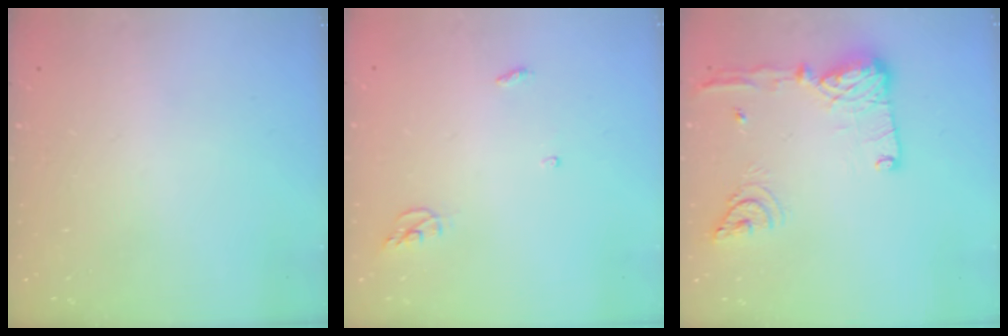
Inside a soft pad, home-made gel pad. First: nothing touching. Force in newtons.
{"total": 3.8, "press": 3.7, "slide": 0.2}
{"total": 16.7, "press": 16.5, "slide": 2.8}